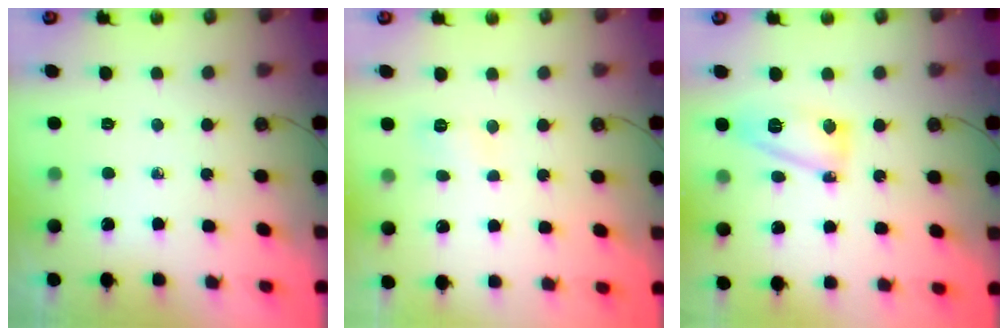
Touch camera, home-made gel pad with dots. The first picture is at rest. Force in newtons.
{"total": 3.9, "press": 3.9, "slide": 0.5}
{"total": 9.6, "press": 9.6, "slide": 0.7}